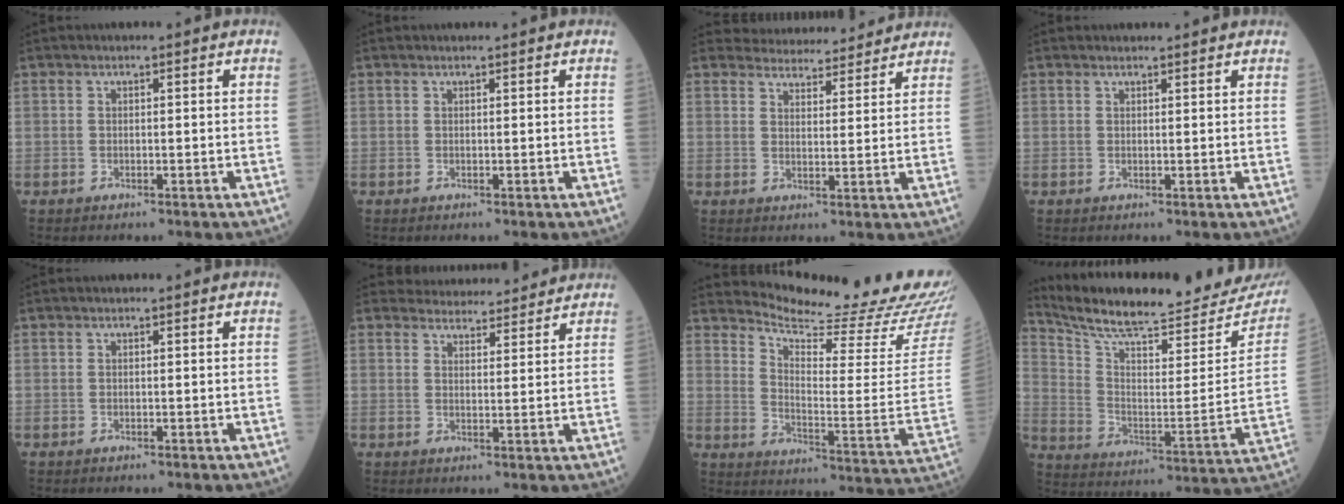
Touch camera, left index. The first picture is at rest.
{"total": 1.0, "force": [1.0, 0.0, 0.2], "torque": [-0.010, 0.004, 0.014]}
{"total": 10.7, "force": [10.4, 2.1, 1.2], "torque": [-0.006, 0.012, 0.129]}
{"total": 2.3, "force": [2.3, 0.3, 0.2], "torque": [-0.012, 0.009, 0.029]}
{"total": 0.0}
{"total": 8.9, "force": [8.7, 1.9, 0.8], "torque": [0.000, 0.011, 0.104]}
{"total": 21.3, "force": [20.5, -0.5, 5.9], "torque": [-0.110, -0.126, 0.264]}
{"total": 26.0, "force": [24.2, 3.4, 8.8], "torque": [-0.154, -0.082, 0.332]}